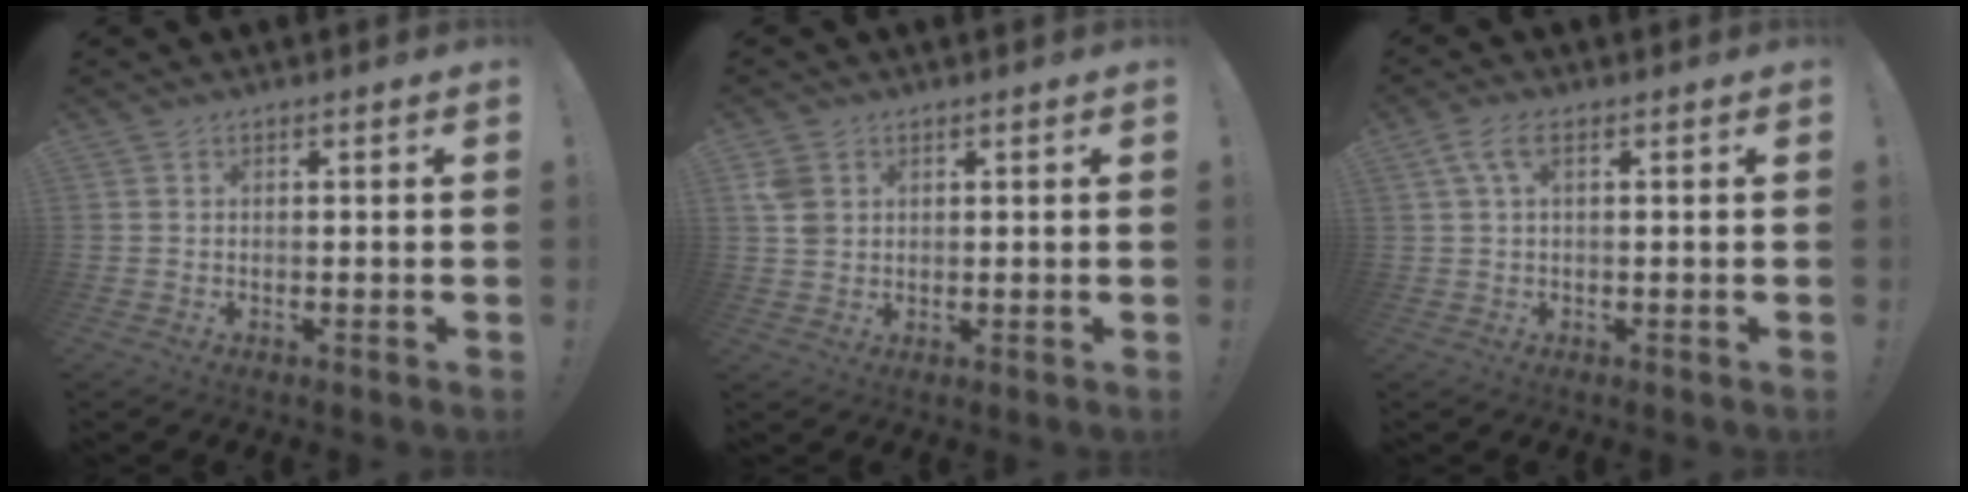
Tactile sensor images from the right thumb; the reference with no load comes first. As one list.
[{"total": 4.8, "force": [1.7, 3.9, 2.2], "torque": [-0.041, 0.001, 0.034]}, {"total": 4.3, "force": [1.6, 1.6, 3.7], "torque": [-0.076, 0.008, 0.030]}]